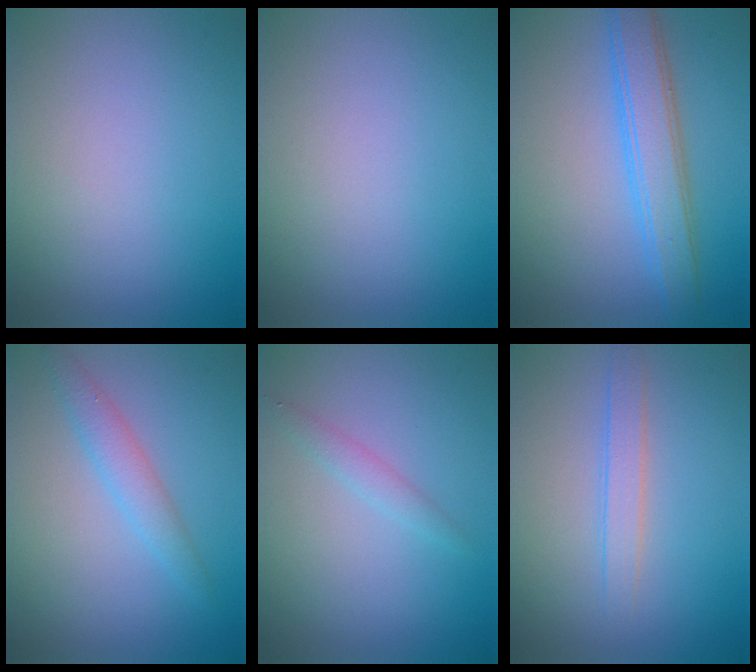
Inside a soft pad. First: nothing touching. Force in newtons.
{"total": 0.0}
{"total": 4.4, "press": 4.4, "slide": 0.1}
{"total": 2.2, "press": 2.2, "slide": 0.1}
{"total": 1.3, "press": 1.3, "slide": 0.1}
{"total": 1.8, "press": 1.8, "slide": 0.1}